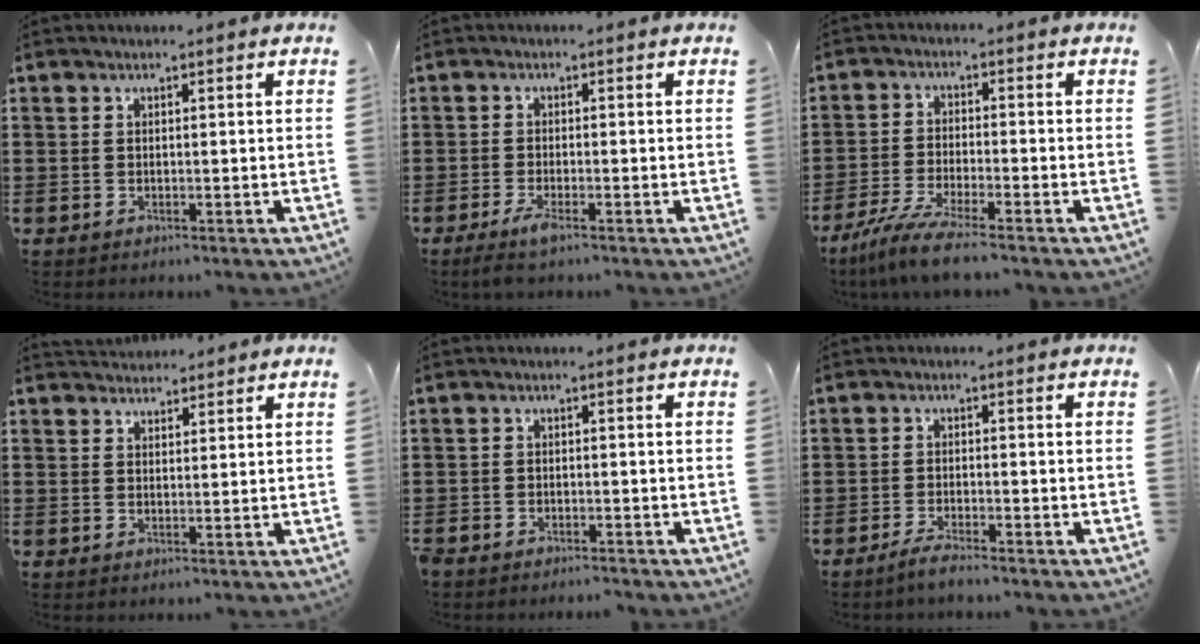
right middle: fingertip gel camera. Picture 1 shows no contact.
{"total": 2.8, "force": [-1.5, 0.3, 2.3], "torque": [-0.050, -0.009, -0.030]}
{"total": 6.3, "force": [-5.3, -0.4, 3.4], "torque": [-0.089, -0.029, -0.106]}
{"total": 2.3, "force": [2.2, 0.7, -0.2], "torque": [-0.002, 0.002, 0.043]}
{"total": 1.9, "force": [-1.9, 0.2, -0.1], "torque": [-0.005, 0.002, -0.041]}
{"total": 2.3, "force": [-1.9, -0.1, 1.3], "torque": [-0.028, -0.003, -0.037]}